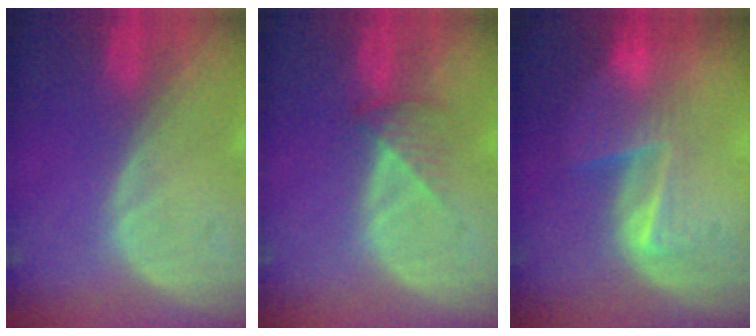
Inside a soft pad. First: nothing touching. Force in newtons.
{"total": 3.1, "press": 2.8, "slide": 1.4}
{"total": 6.6, "press": 5.6, "slide": 3.6}